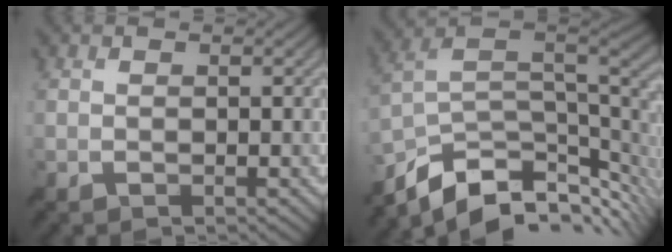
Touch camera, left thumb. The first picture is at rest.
{"total": 11.8, "force": [-6.3, 5.8, 8.2], "torque": [-0.190, -0.019, -0.102]}